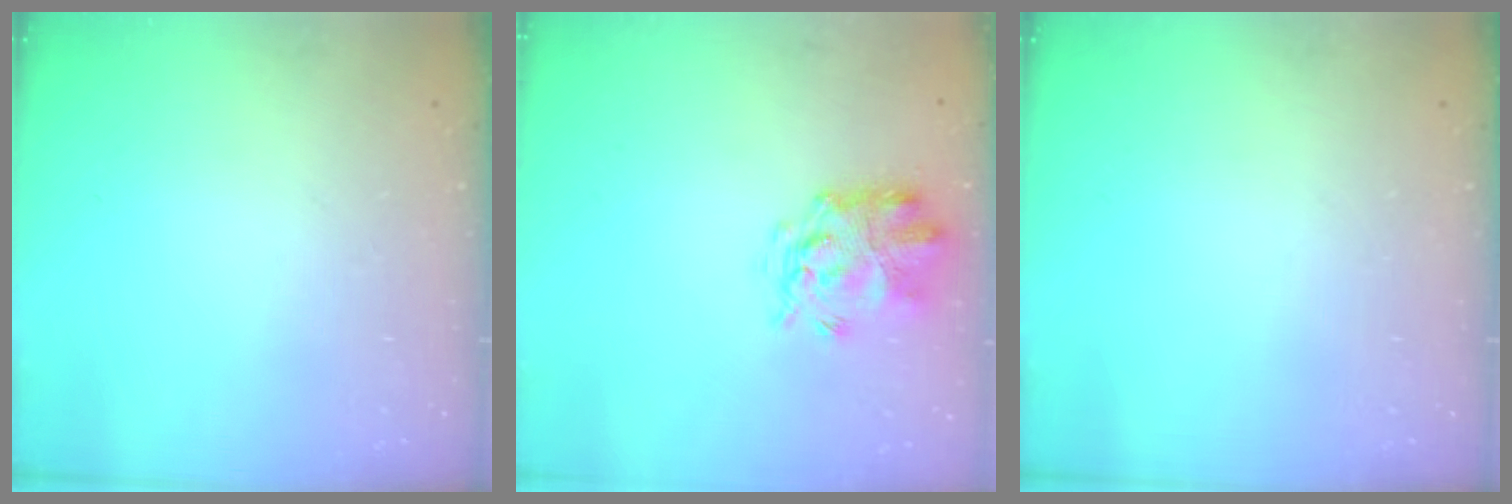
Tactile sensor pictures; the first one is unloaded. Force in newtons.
{"total": 3.7, "press": 3.5, "slide": 1.1}
{"total": 0.0}